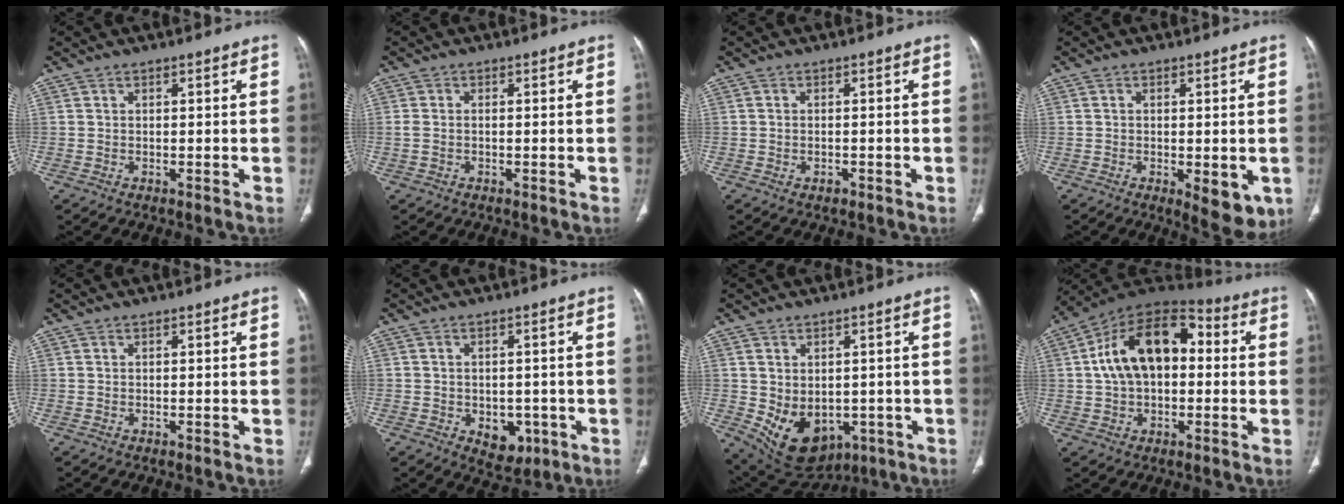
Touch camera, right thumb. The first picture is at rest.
{"total": 1.4, "force": [-0.2, 0.9, 1.1], "torque": [-0.037, 0.005, -0.003]}
{"total": 1.1, "force": [-0.6, 0.7, 0.6], "torque": [-0.011, 0.006, -0.006]}
{"total": 7.0, "force": [-2.2, 3.1, 5.8], "torque": [-0.058, -0.008, -0.020]}
{"total": 0.0}
{"total": 6.2, "force": [-2.0, 4.4, 3.9], "torque": [-0.025, 0.007, -0.014]}
{"total": 12.2, "force": [-2.9, 9.0, 7.8], "torque": [-0.108, -0.003, -0.014]}
{"total": 17.3, "force": [1.8, 10.7, 13.4], "torque": [-0.208, 0.043, 0.022]}